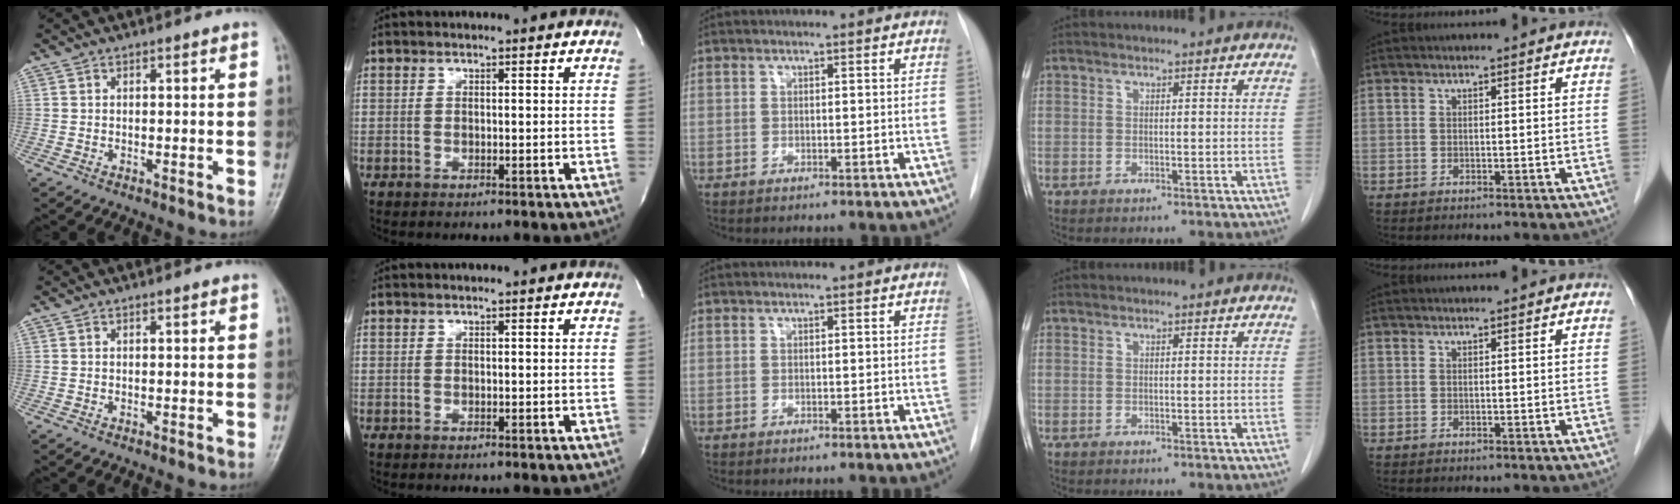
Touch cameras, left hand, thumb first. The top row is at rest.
{}